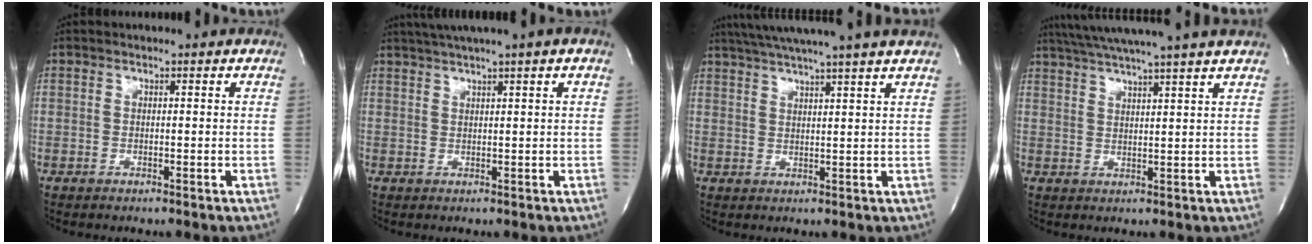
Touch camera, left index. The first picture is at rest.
{"total": 5.9, "force": [4.1, -1.1, 4.1], "torque": [-0.067, 0.026, 0.069]}
{"total": 13.5, "force": [11.5, -1.6, 6.7], "torque": [-0.118, 0.009, 0.158]}
{"total": 13.6, "force": [11.8, -1.6, 6.6], "torque": [-0.118, 0.006, 0.166]}